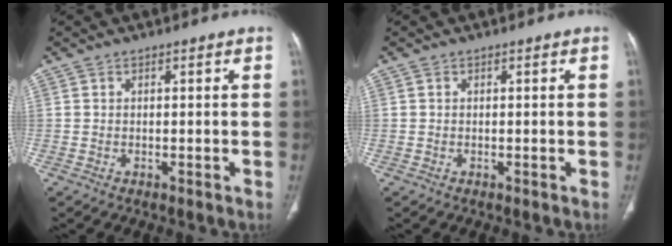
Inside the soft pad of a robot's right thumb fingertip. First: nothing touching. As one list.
[{"total": 0.0}]